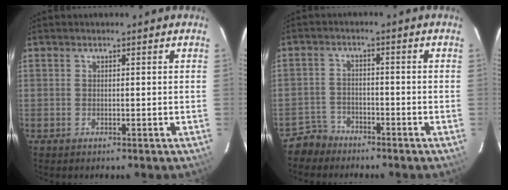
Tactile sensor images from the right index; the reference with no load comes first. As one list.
[{"total": 4.8, "force": [-4.1, 2.6, 0.0], "torque": [-0.012, 0.012, -0.081]}]